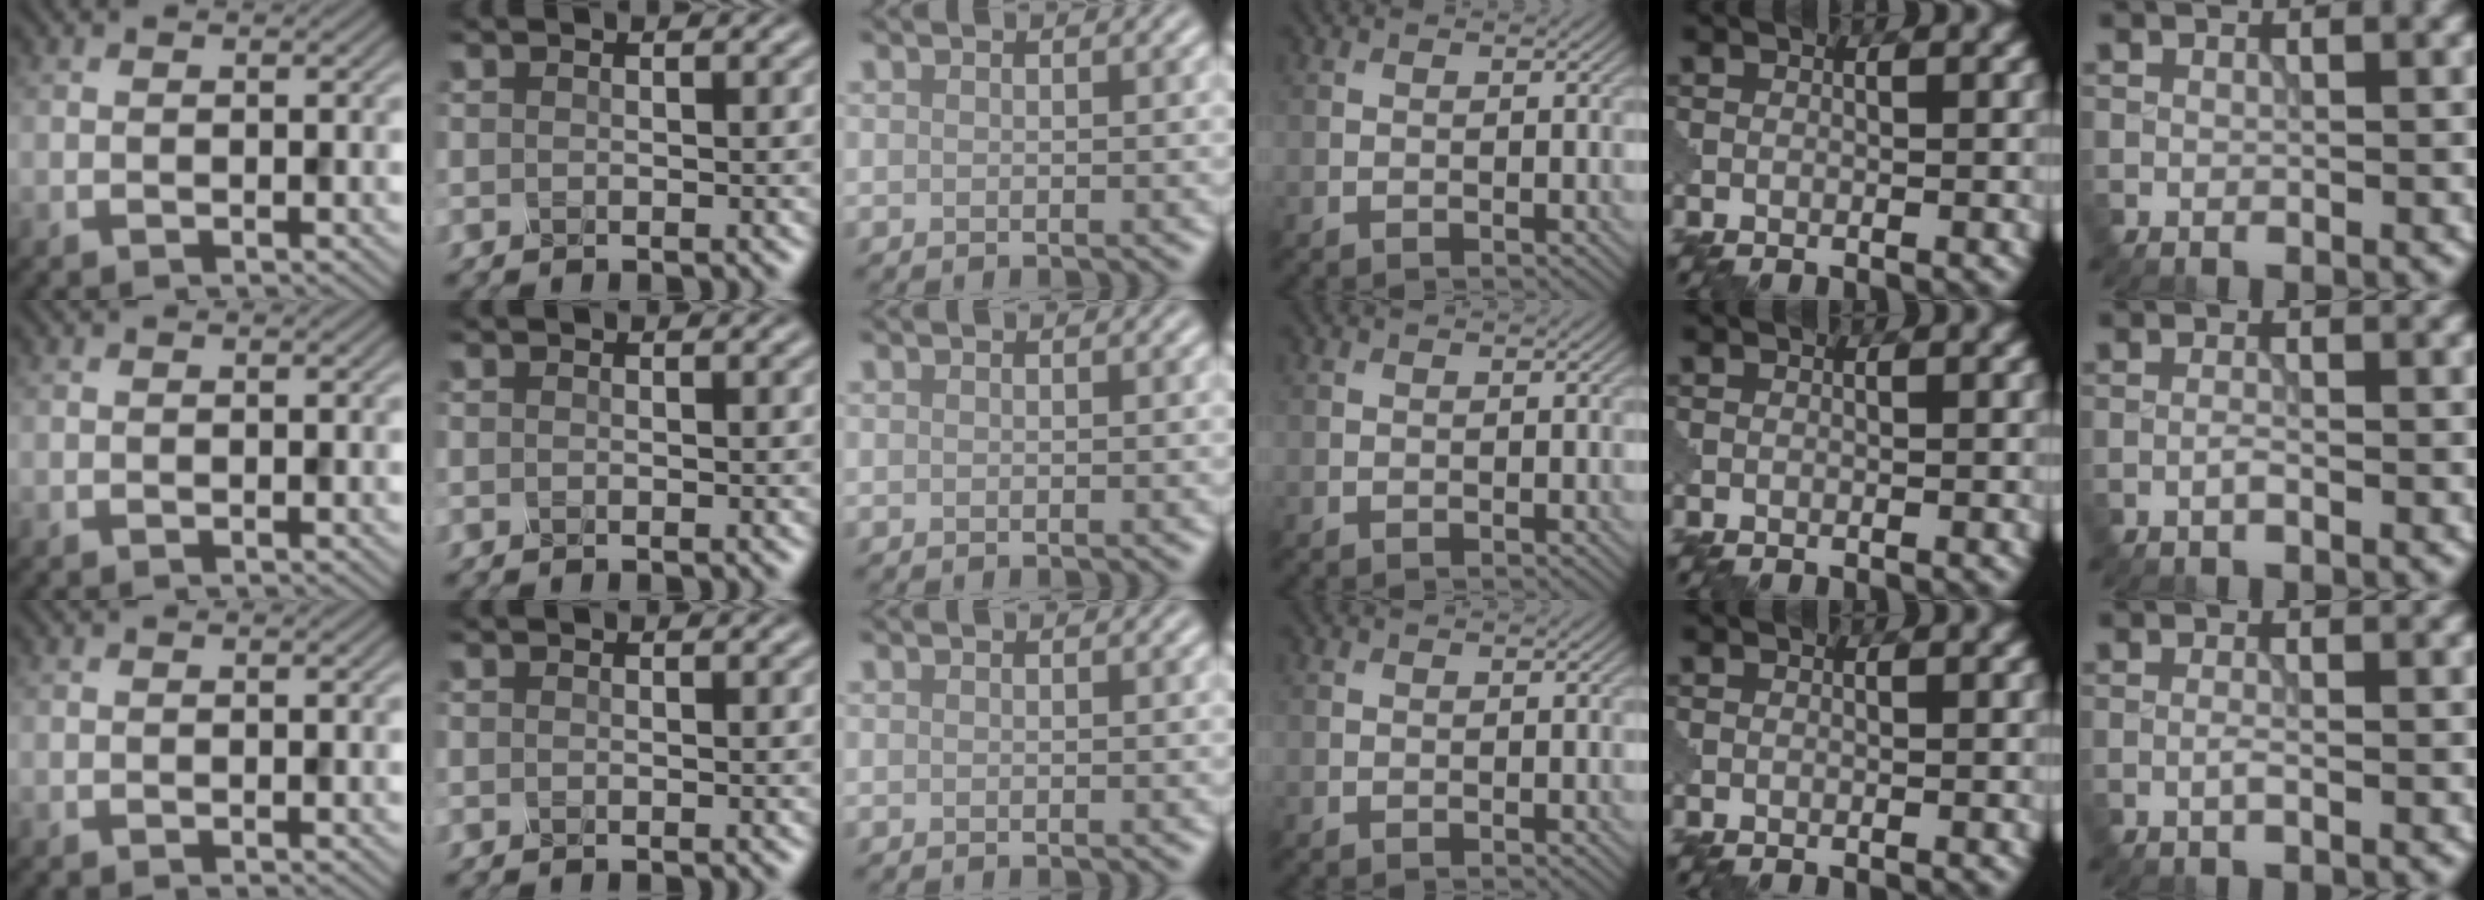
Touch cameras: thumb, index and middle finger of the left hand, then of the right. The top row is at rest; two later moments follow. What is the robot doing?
{"motion": "shake", "object": "sieve"}